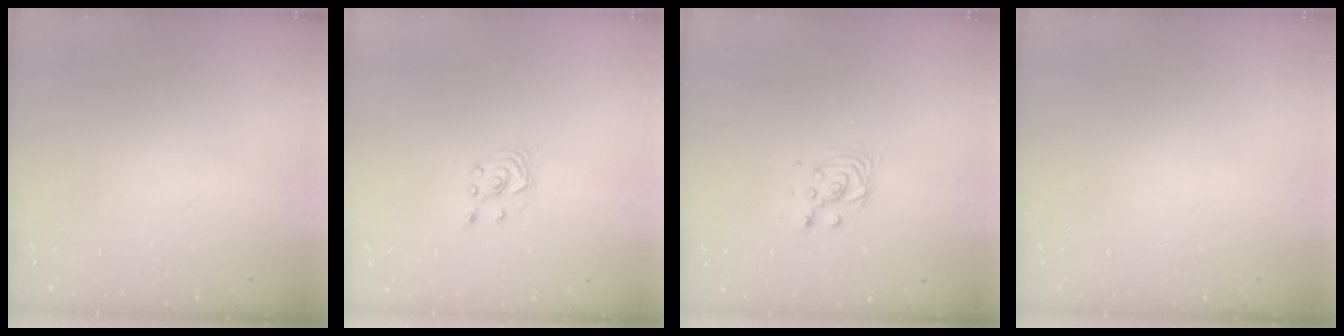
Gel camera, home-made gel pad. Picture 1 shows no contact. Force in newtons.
{"total": 1.7, "press": 1.7, "slide": 0.2}
{"total": 4.9, "press": 4.9, "slide": 0.4}
{"total": 0.0}